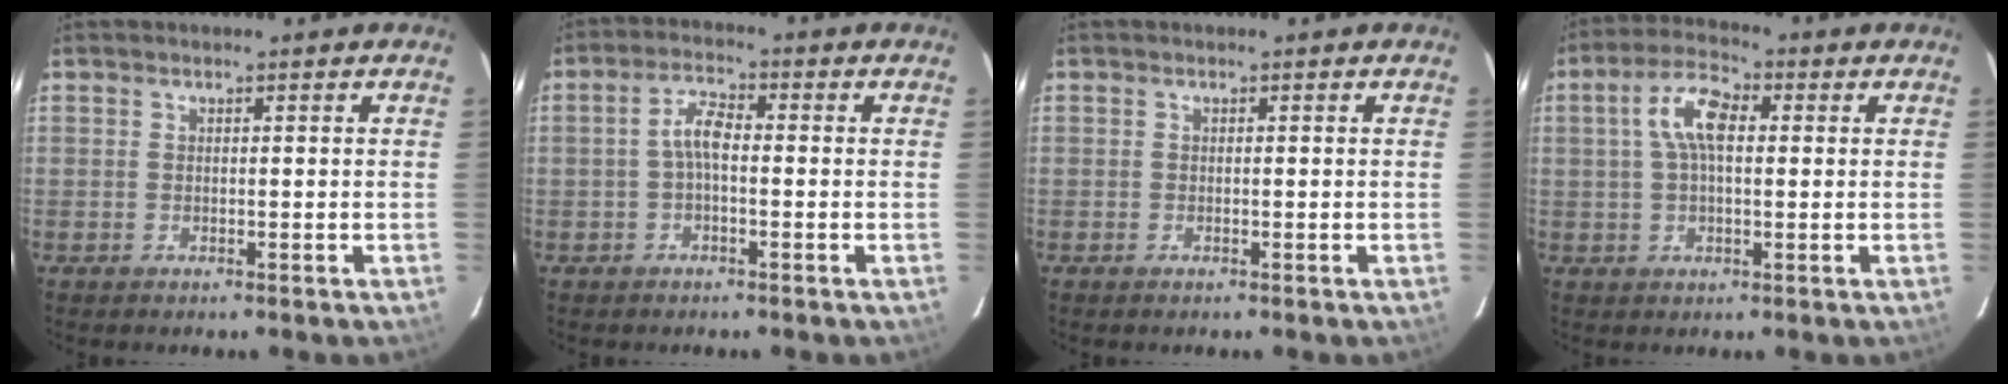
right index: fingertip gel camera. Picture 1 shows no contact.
{"total": 3.8, "force": [-0.7, 1.5, 3.4], "torque": [-0.072, 0.015, -0.015]}
{"total": 0.0}
{"total": 7.7, "force": [1.4, 3.6, 6.7], "torque": [-0.132, 0.021, 0.024]}